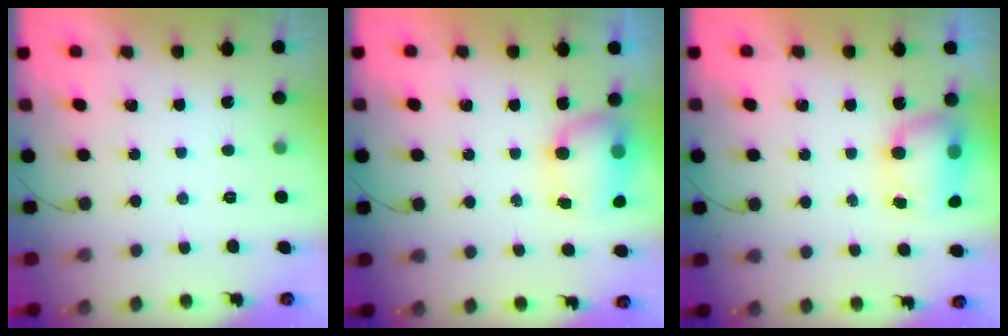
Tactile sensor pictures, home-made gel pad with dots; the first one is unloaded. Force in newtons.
{"total": 7.7, "press": 7.5, "slide": 1.7}
{"total": 7.5, "press": 7.4, "slide": 1.3}